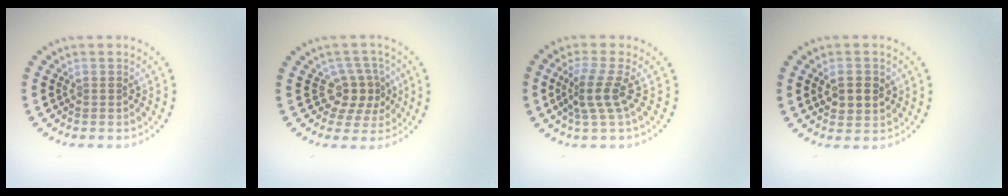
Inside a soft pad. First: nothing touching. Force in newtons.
{"total": 2.9, "press": 2.4, "slide": 1.7}
{"total": 2.9, "press": 2.0, "slide": 2.1}
{"total": 2.7, "press": 2.6, "slide": 0.6}